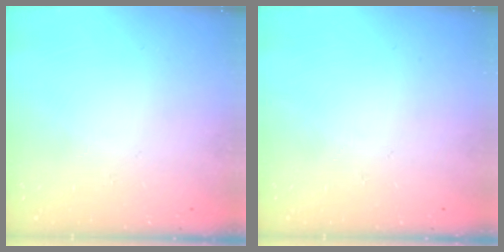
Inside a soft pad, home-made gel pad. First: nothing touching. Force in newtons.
{"total": 0.0}